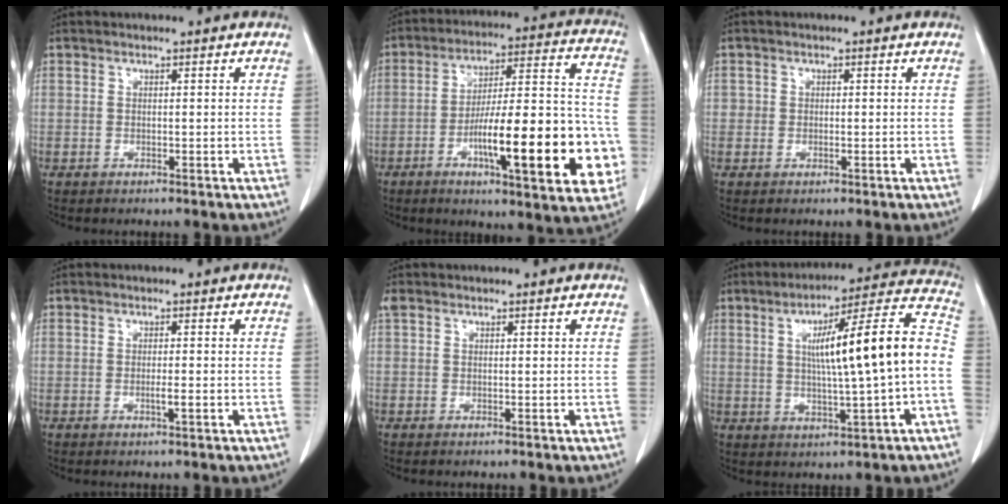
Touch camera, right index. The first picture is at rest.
{"total": 22.5, "force": [-7.0, 4.2, 21.0], "torque": [-0.267, 0.018, -0.095]}
{"total": 1.1, "force": [0.0, 1.1, 0.3], "torque": [0.000, 0.002, 0.000]}
{"total": 1.5, "force": [-0.4, 0.1, 1.4], "torque": [-0.029, -0.003, -0.007]}
{"total": 1.0, "force": [0.5, 0.6, 0.7], "torque": [-0.028, 0.021, 0.013]}
{"total": 15.8, "force": [-0.1, 0.5, 15.8], "torque": [-0.233, 0.029, 0.000]}